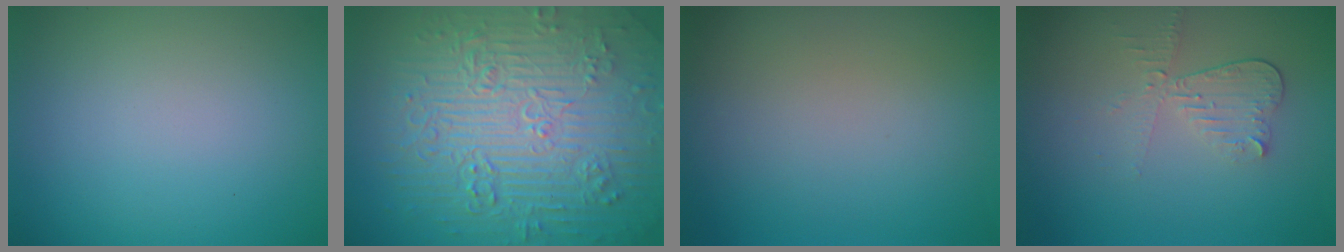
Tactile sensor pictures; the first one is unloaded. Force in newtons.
{"total": 11.3, "press": 7.5, "slide": 8.4}
{"total": 0.0}
{"total": 3.0, "press": 2.6, "slide": 1.4}